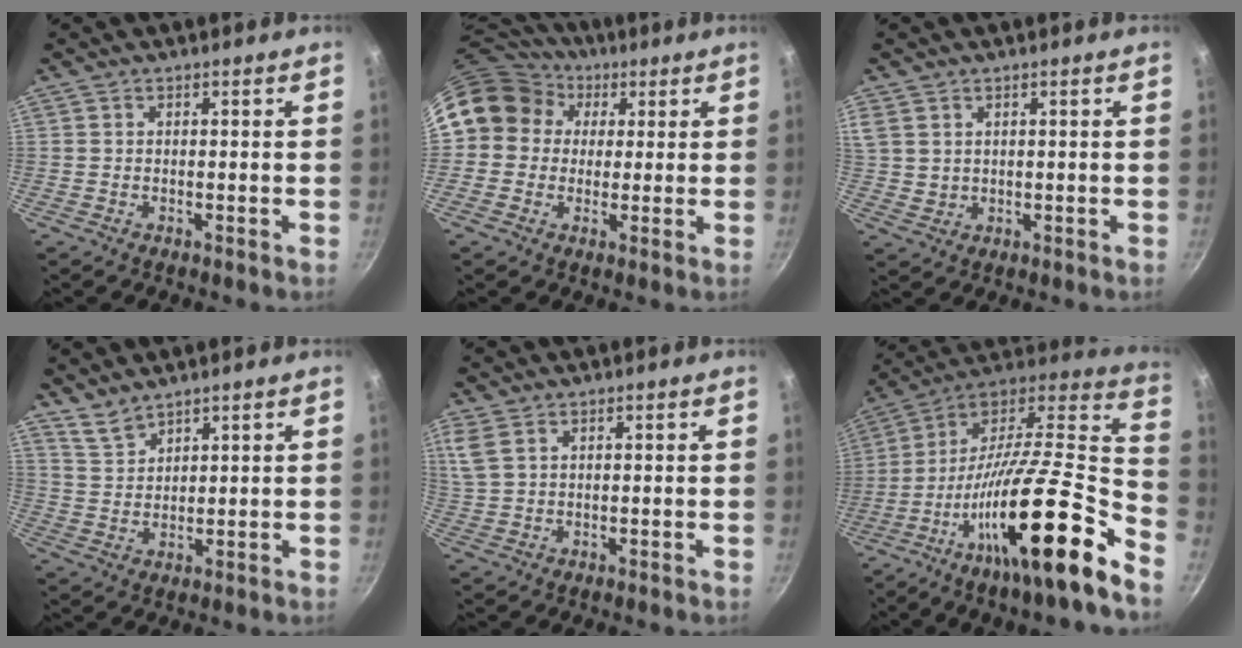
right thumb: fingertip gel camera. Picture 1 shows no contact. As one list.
[{"total": 13.7, "force": [3.4, 12.1, 5.4], "torque": [-0.084, 0.025, 0.045]}, {"total": 7.5, "force": [3.4, 5.6, 3.6], "torque": [-0.072, 0.003, 0.076]}, {"total": 4.3, "force": [4.0, 1.1, 1.2], "torque": [-0.024, -0.023, 0.088]}, {"total": 5.7, "force": [3.0, 3.1, 3.6], "torque": [-0.083, 0.008, 0.066]}, {"total": 29.7, "force": [-14.6, 5.3, 25.3], "torque": [-0.343, 0.056, -0.264]}]